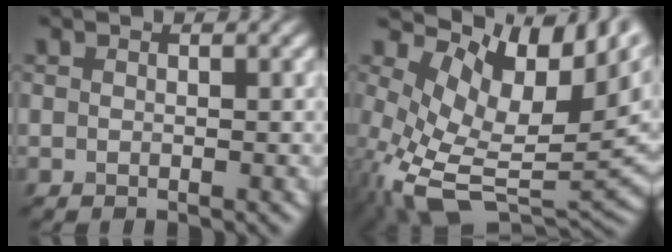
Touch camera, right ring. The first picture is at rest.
{"total": 13.9, "force": [1.4, 8.3, 11.1], "torque": [-0.199, -0.019, 0.035]}